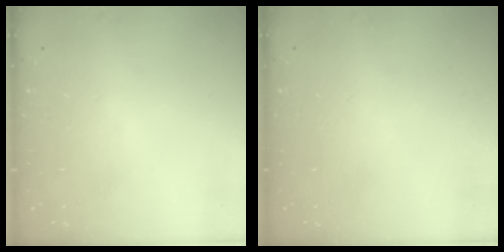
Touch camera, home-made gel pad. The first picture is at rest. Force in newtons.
{"total": 0.0}